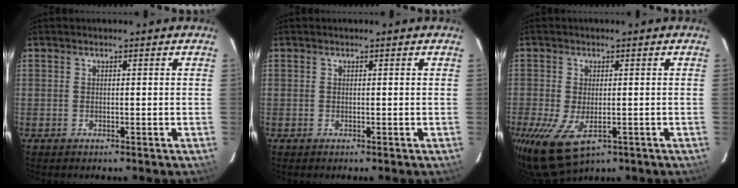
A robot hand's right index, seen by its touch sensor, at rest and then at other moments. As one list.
[{"total": 0.0}, {"total": 8.0, "force": [-3.3, 4.1, 6.0], "torque": [-0.129, -0.029, -0.052]}]